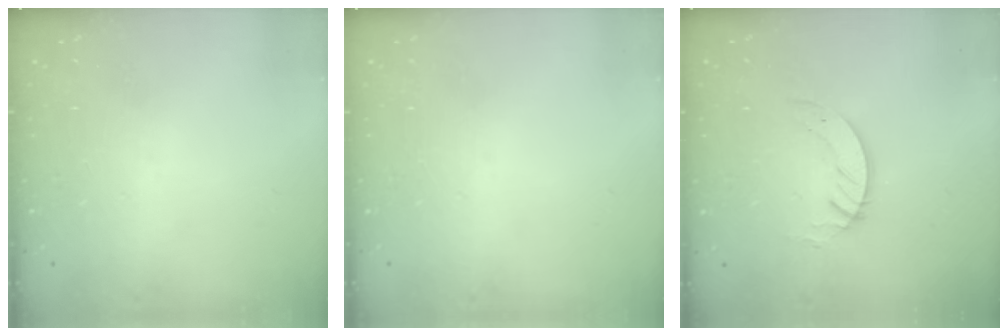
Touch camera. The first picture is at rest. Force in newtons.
{"total": 0.0}
{"total": 3.3, "press": 3.3, "slide": 0.2}